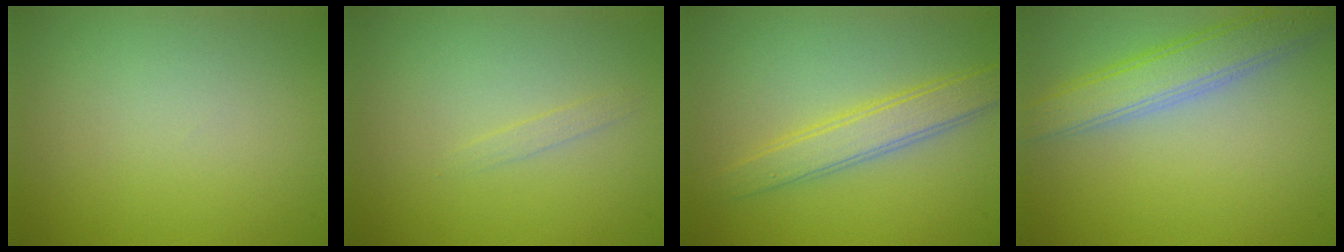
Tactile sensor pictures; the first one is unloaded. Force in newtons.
{"total": 0.7, "press": 0.7, "slide": 0.0}
{"total": 3.5, "press": 3.5, "slide": 0.1}
{"total": 4.8, "press": 4.8, "slide": 0.1}